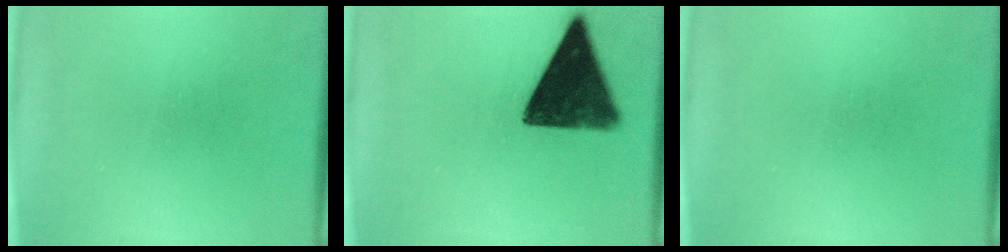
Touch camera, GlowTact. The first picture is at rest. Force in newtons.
{"total": 13.9}
{"total": 0.0}